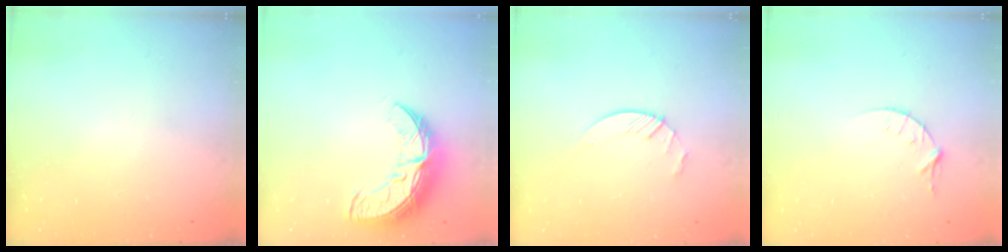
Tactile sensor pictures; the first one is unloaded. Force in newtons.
{"total": 11.3, "press": 11.3, "slide": 0.8}
{"total": 4.9, "press": 4.9, "slide": 0.4}
{"total": 4.3, "press": 4.3, "slide": 0.5}